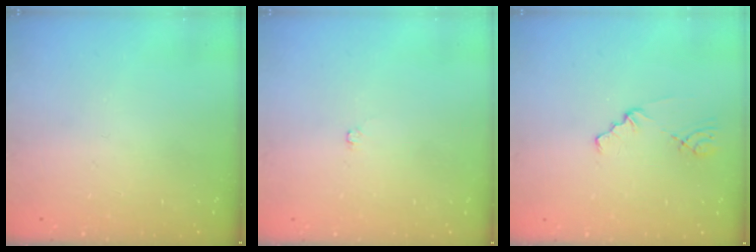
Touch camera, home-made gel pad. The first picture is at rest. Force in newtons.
{"total": 2.6, "press": 2.6, "slide": 0.3}
{"total": 1.2, "press": 1.2, "slide": 0.2}